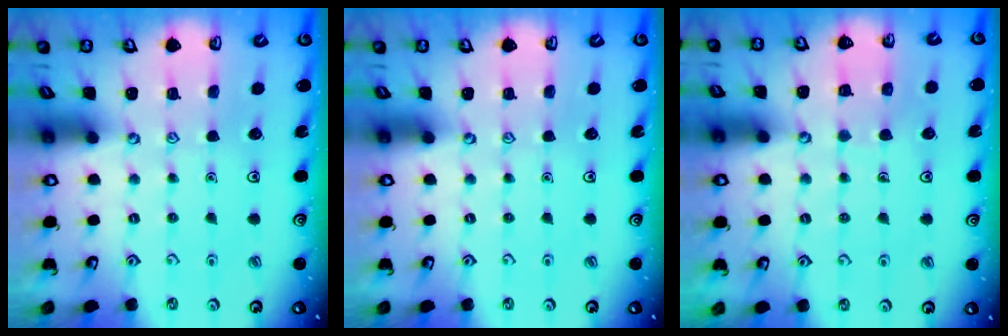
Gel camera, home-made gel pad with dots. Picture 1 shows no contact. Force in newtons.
{"total": 0.0}
{"total": 6.8, "press": 6.7, "slide": 0.6}